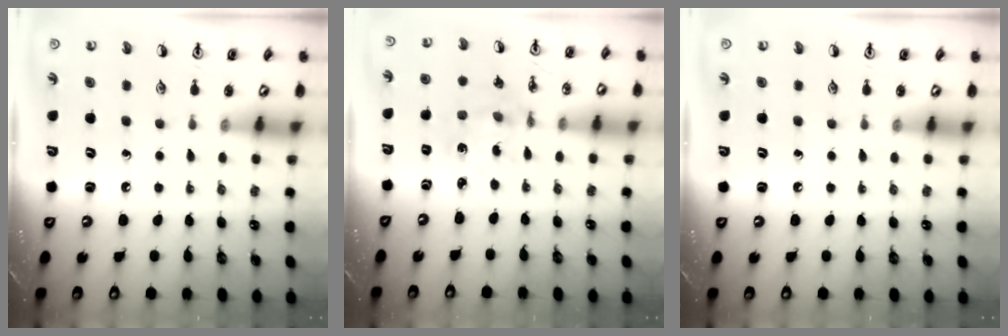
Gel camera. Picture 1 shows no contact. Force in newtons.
{"total": 2.1, "press": 2.1, "slide": 0.3}
{"total": 0.0}